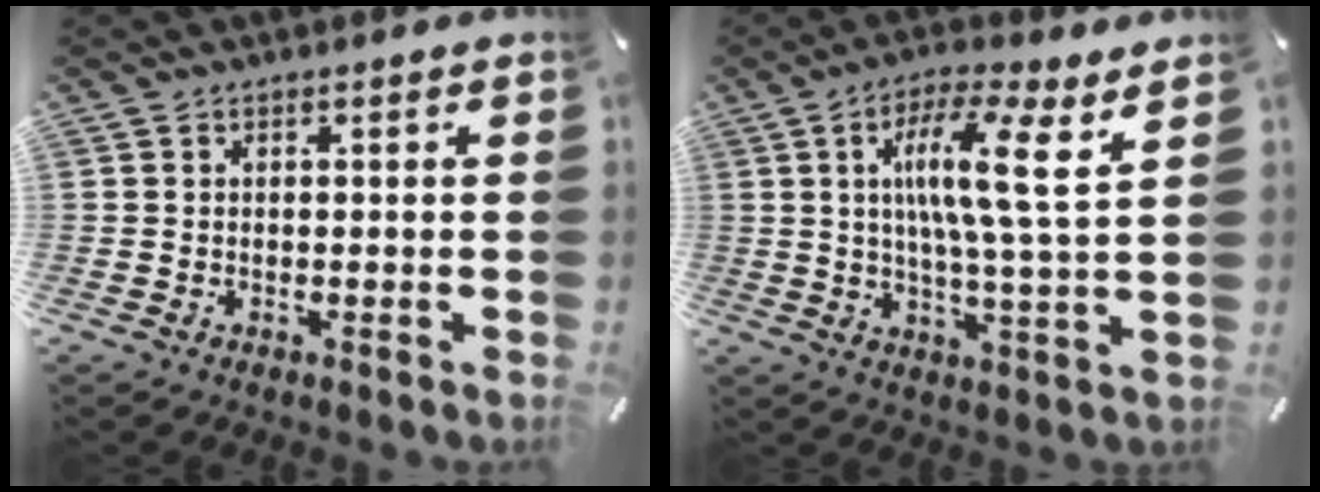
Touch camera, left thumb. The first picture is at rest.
{"total": 13.4, "force": [4.0, 1.6, 12.7], "torque": [-0.234, -0.006, 0.058]}